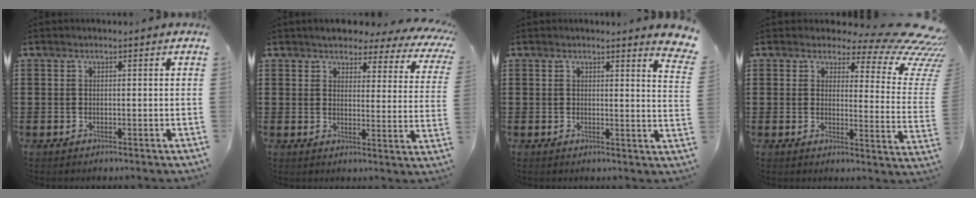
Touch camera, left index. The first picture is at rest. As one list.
[{"total": 3.7, "force": [3.6, 0.9, 0.5], "torque": [-0.034, -0.020, 0.058]}, {"total": 3.0, "force": [2.6, -0.2, 1.5], "torque": [-0.025, -0.017, 0.043]}, {"total": 8.7, "force": [6.2, 2.5, 5.6], "torque": [-0.089, -0.045, 0.105]}]